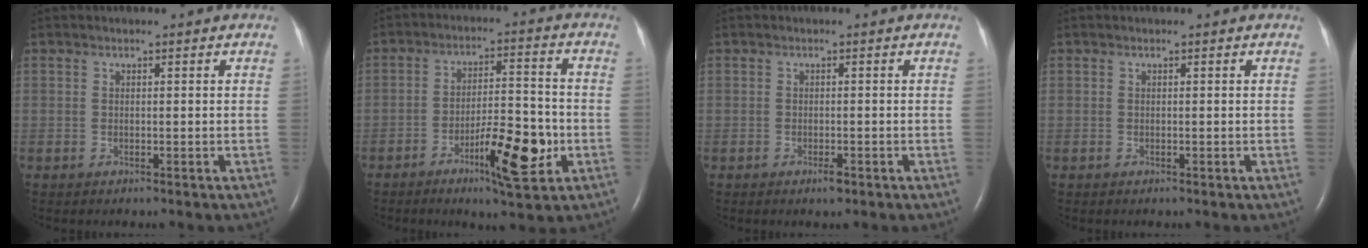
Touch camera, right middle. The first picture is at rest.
{"total": 10.3, "force": [-4.1, 1.9, 9.2], "torque": [-0.152, -0.001, -0.063]}
{"total": 1.2, "force": [-0.8, 0.2, 0.9], "torque": [-0.019, -0.002, -0.010]}
{"total": 0.0}